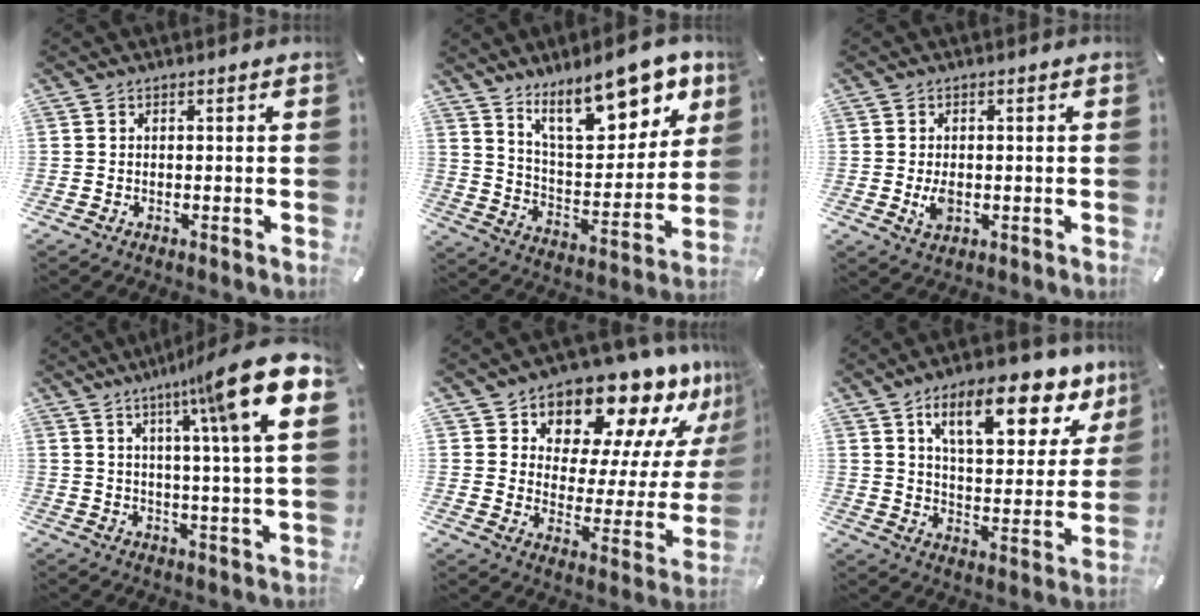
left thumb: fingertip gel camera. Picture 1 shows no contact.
{"total": 20.1, "force": [13.9, 8.1, 12.0], "torque": [-0.181, -0.084, 0.233]}
{"total": 3.5, "force": [-0.3, 2.2, 2.7], "torque": [-0.057, -0.006, -0.009]}
{"total": 17.2, "force": [8.4, 2.0, 14.8], "torque": [-0.230, -0.040, 0.119]}
{"total": 15.8, "force": [13.8, 6.3, 4.5], "torque": [-0.066, -0.131, 0.231]}
{"total": 18.2, "force": [10.9, 7.9, 12.1], "torque": [-0.169, -0.059, 0.175]}